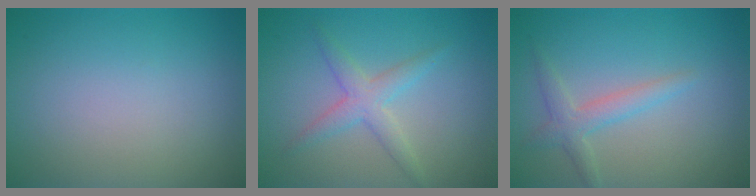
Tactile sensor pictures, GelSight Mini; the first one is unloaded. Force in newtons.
{"total": 2.6, "press": 2.6, "slide": 0.1}
{"total": 2.2, "press": 2.2, "slide": 0.1}